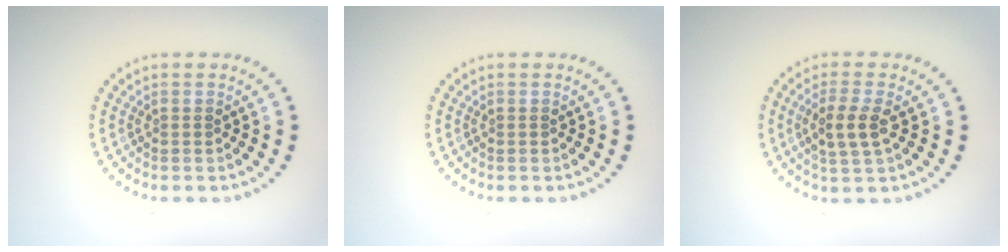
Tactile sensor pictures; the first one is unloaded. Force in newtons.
{"total": 0.0}
{"total": 2.7, "press": 2.6, "slide": 0.9}